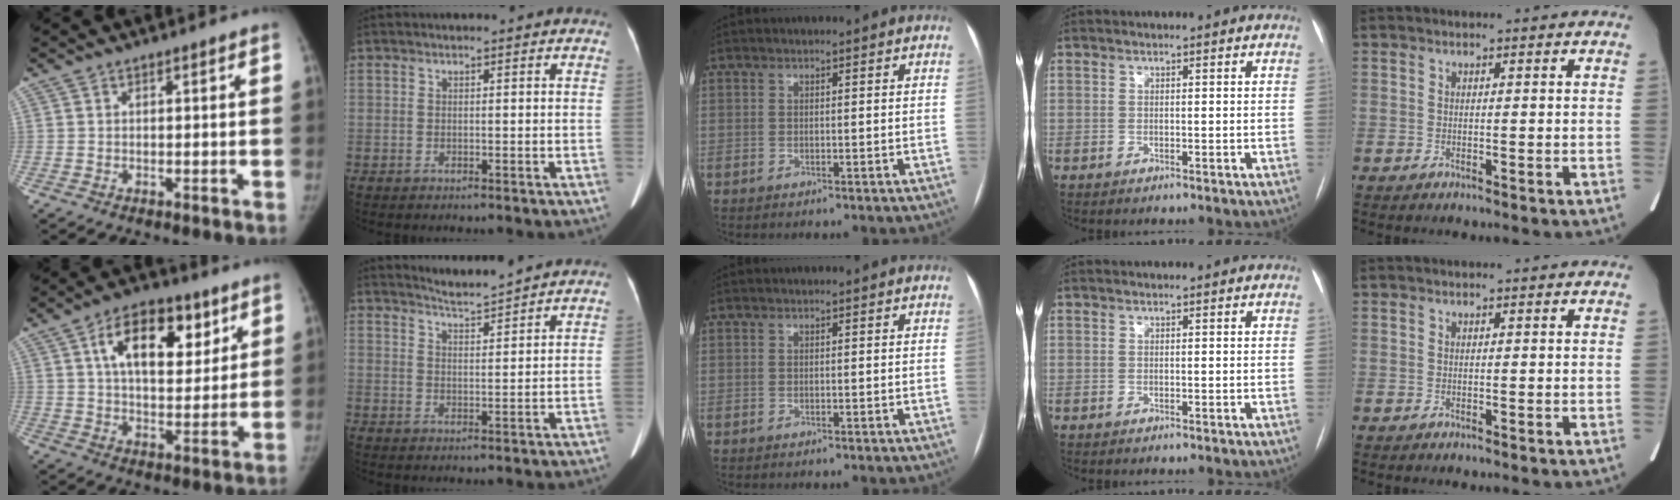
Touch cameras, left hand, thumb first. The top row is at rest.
{"thumb": {"total": 15.6, "force": [6.7, 8.6, 11.1], "torque": [-0.132, -0.016, 0.111]}, "index": {"total": 4.3, "force": [4.2, -1.0, 0.4], "torque": [-0.016, -0.006, 0.074]}}